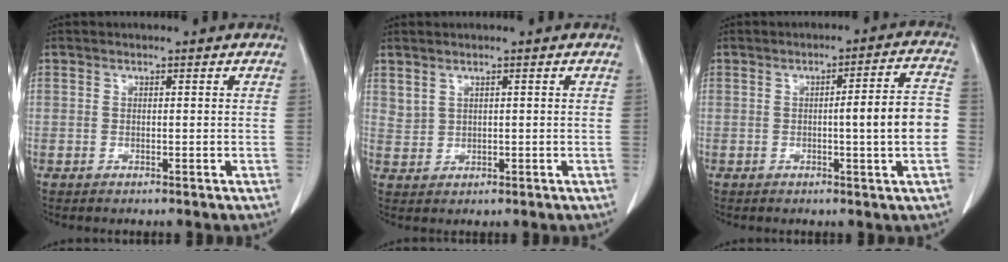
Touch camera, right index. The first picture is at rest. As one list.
[{"total": 1.6, "force": [1.3, 0.9, 0.4], "torque": [-0.001, 0.001, 0.032]}, {"total": 8.3, "force": [-1.0, -0.1, 8.3], "torque": [-0.107, 0.015, -0.017]}]